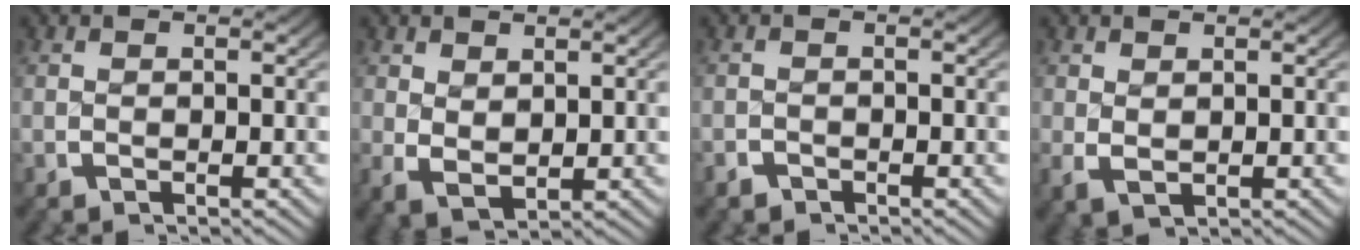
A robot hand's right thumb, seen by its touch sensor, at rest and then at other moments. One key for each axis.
{"total": 2.8, "fx": 0.6, "fy": 2.0, "fz": 1.8, "tx": -0.037, "ty": -0.018, "tz": 0.023}
{"total": 1.4, "fx": -1.3, "fy": 0.6, "fz": -0.2, "tx": 0.002, "ty": -0.009, "tz": -0.023}
{"total": 1.6, "fx": 0.3, "fy": 1.2, "fz": 1.1, "tx": -0.022, "ty": -0.010, "tz": 0.014}